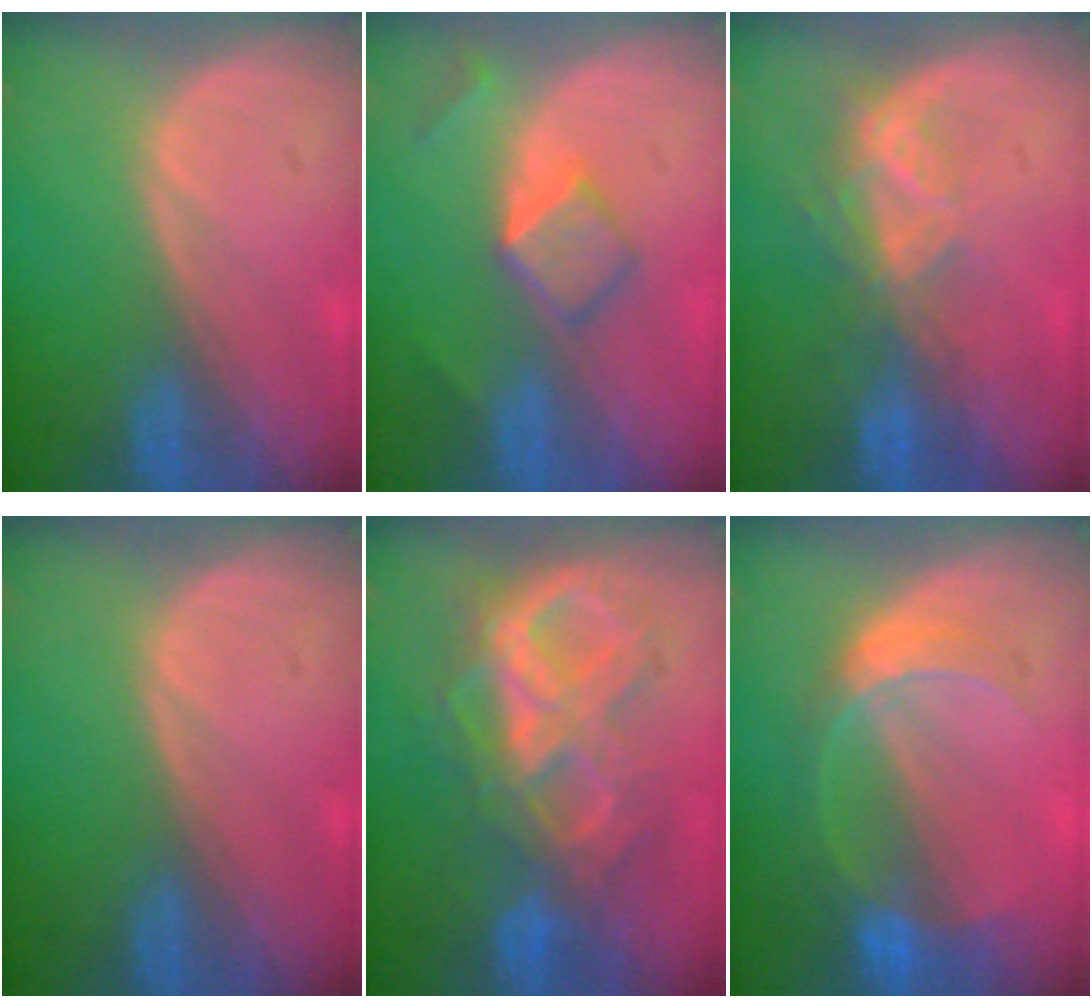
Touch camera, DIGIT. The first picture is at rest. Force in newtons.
{"total": 5.4, "press": 4.6, "slide": 2.8}
{"total": 6.7, "press": 5.7, "slide": 3.5}
{"total": 0.0}
{"total": 10.5, "press": 10.5, "slide": 1.2}
{"total": 6.7, "press": 5.9, "slide": 3.2}